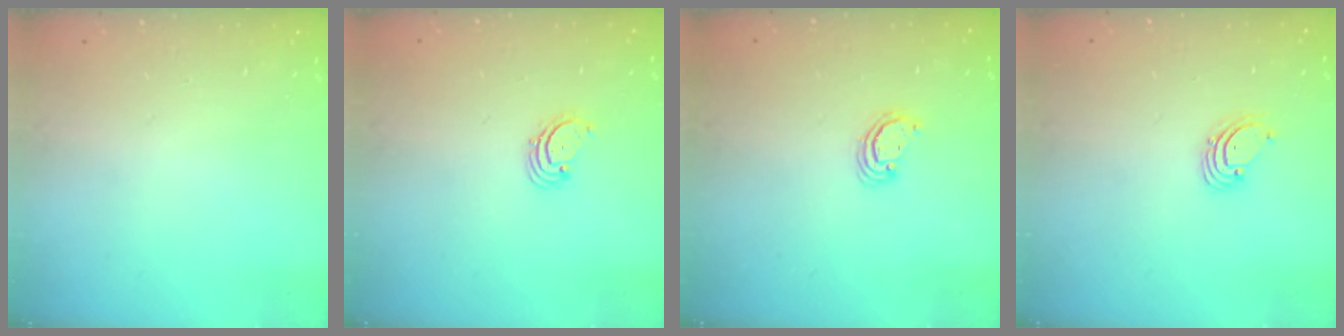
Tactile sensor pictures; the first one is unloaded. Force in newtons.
{"total": 1.7, "press": 1.7, "slide": 0.2}
{"total": 2.3, "press": 2.3, "slide": 0.2}
{"total": 1.6, "press": 1.6, "slide": 0.1}